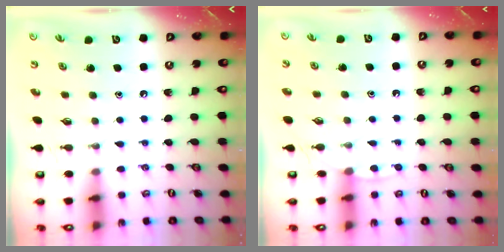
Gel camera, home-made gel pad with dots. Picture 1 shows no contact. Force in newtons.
{"total": 3.2, "press": 3.2, "slide": 0.5}